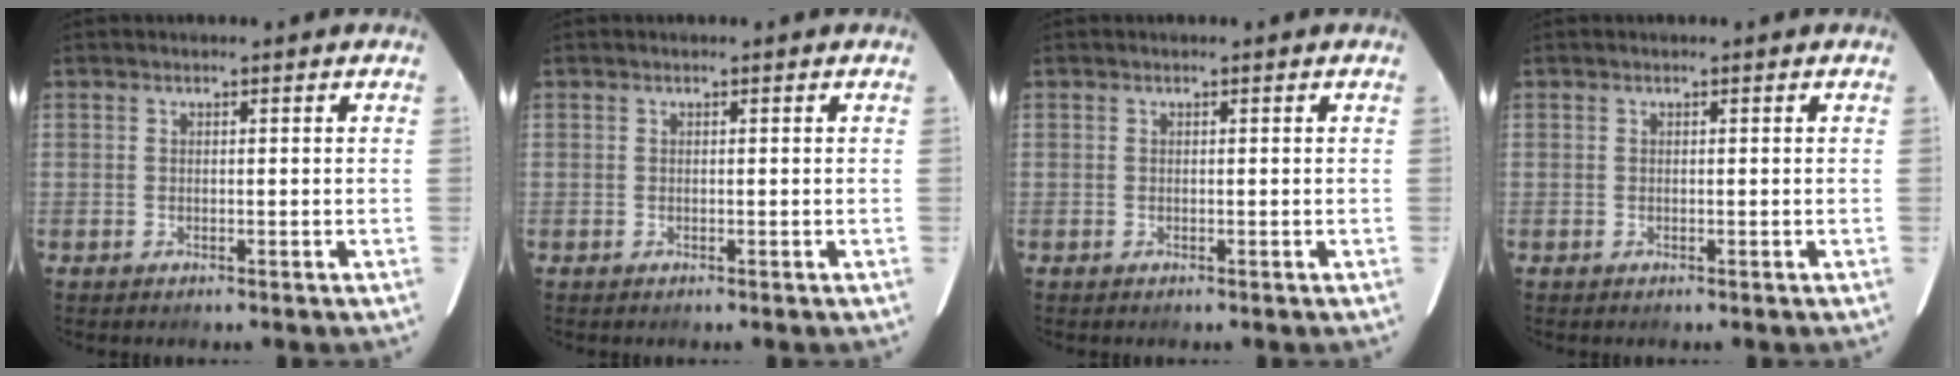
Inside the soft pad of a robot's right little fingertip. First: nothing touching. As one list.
[{"total": 0.0}, {"total": 0.0}, {"total": 0.0}]